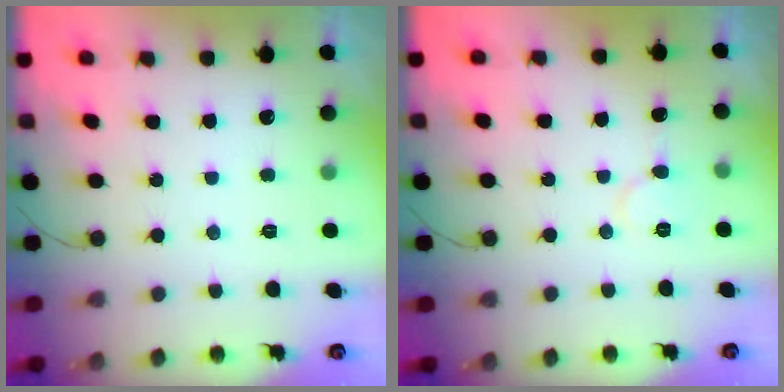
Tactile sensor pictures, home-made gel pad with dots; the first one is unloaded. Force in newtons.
{"total": 4.9, "press": 4.9, "slide": 0.5}